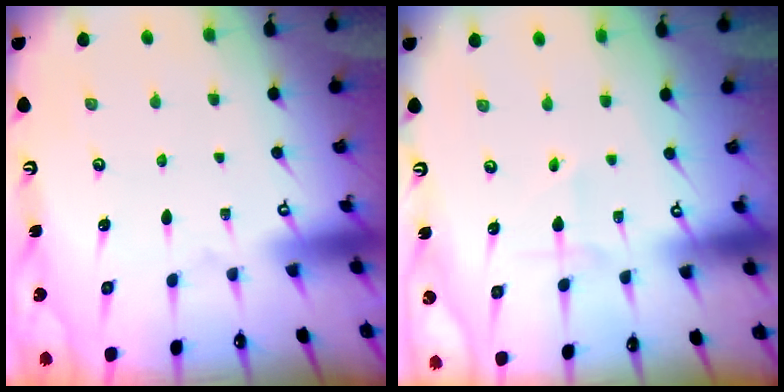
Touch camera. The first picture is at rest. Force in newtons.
{"total": 2.2, "press": 2.2, "slide": 0.3}